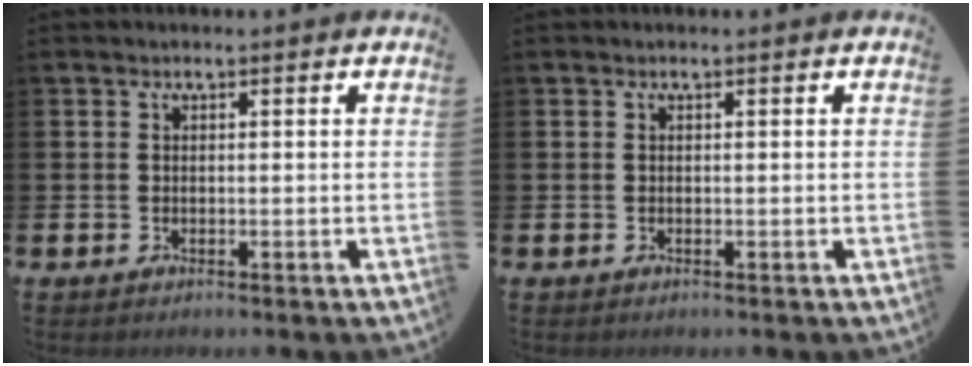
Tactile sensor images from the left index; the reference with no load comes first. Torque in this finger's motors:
{"motor_torque": [0.00, 0.00, 0.00, 0.01]}